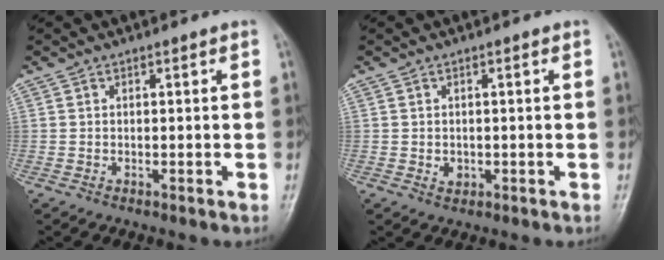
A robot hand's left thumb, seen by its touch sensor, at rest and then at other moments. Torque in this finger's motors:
{"motor_torque": [-0.06, 0.06, 0.05, 0.03, 0.00]}